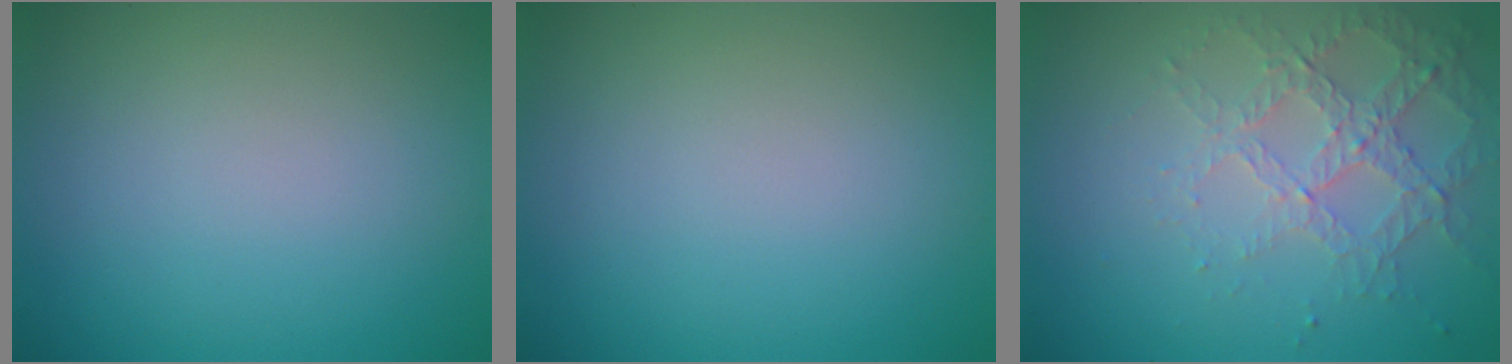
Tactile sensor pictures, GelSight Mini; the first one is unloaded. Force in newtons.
{"total": 0.0}
{"total": 4.4, "press": 3.1, "slide": 3.2}